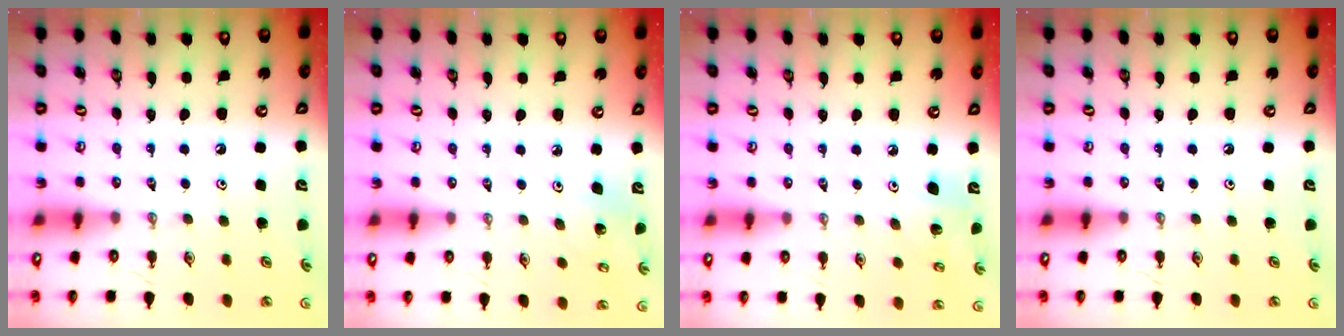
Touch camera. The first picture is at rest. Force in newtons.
{"total": 3.5, "press": 3.5, "slide": 0.2}
{"total": 6.2, "press": 6.0, "slide": 1.7}
{"total": 0.0}